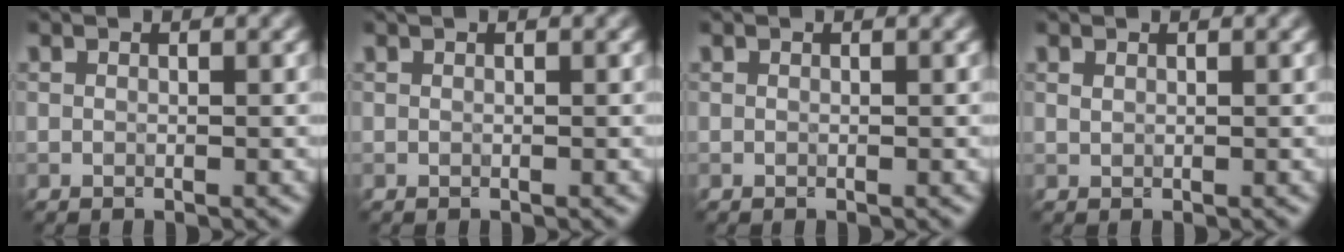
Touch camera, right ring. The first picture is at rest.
{"total": 0.0}
{"total": 0.0}
{"total": 0.5, "force": [0.4, 0.3, 0.2], "torque": [-0.006, 0.000, 0.010]}